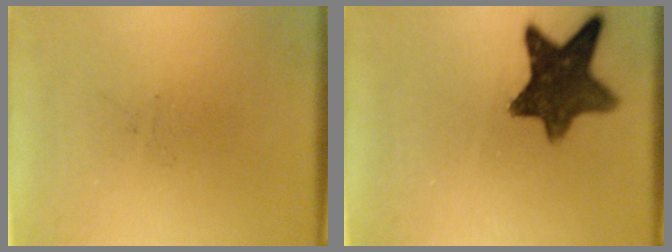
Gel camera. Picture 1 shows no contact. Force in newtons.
{"total": 11.0}